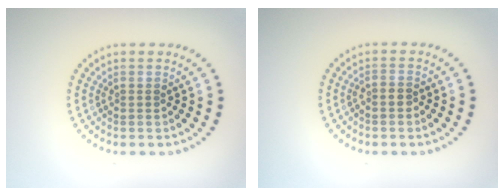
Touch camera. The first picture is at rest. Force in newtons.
{"total": 0.8, "press": 0.6, "slide": 0.5}